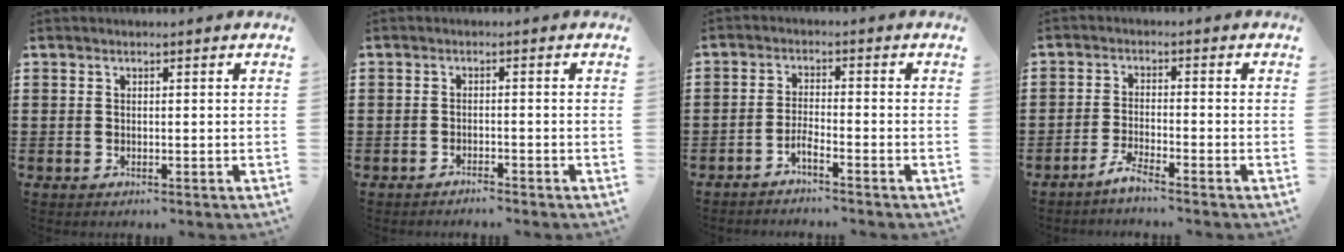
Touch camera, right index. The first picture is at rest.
{"total": 1.4, "force": [-1.3, -0.1, 0.2], "torque": [-0.009, 0.000, -0.026]}
{"total": 2.4, "force": [-2.2, -0.1, 1.1], "torque": [-0.031, -0.003, -0.045]}
{"total": 2.8, "force": [-2.6, -0.3, 1.1], "torque": [-0.035, -0.002, -0.052]}